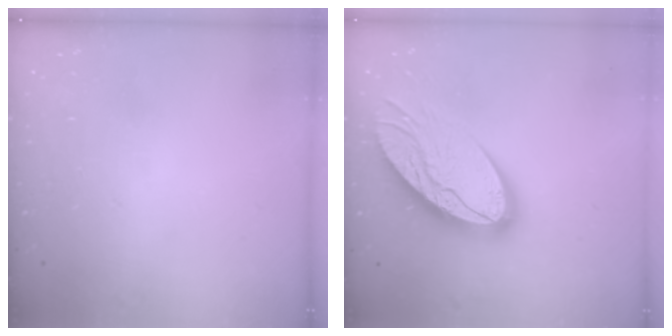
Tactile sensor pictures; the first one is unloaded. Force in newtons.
{"total": 16.8, "press": 16.7, "slide": 1.5}